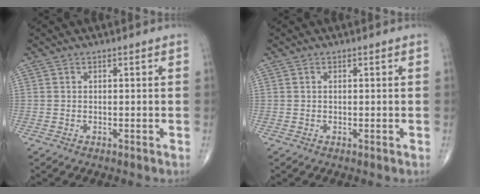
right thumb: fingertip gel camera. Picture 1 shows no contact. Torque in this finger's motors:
{"motor_torque": [0.70, -0.07, -0.19, -0.12, -0.01]}